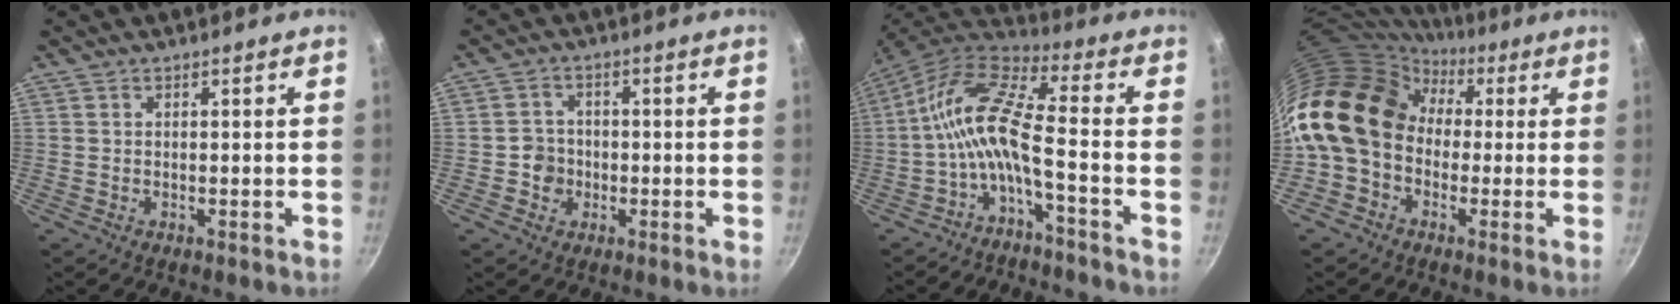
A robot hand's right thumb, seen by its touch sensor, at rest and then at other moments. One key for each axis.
{"total": 4.0, "fx": -0.9, "fy": 3.7, "fz": 1.1, "tx": 0.005, "ty": 0.011, "tz": -0.021}
{"total": 11.9, "fx": -3.5, "fy": 3.0, "fz": 10.9, "tx": -0.239, "ty": 0.049, "tz": -0.082}
{"total": 19.2, "fx": 0.2, "fy": 15.4, "fz": 11.4, "tx": -0.199, "ty": 0.055, "tz": -0.015}